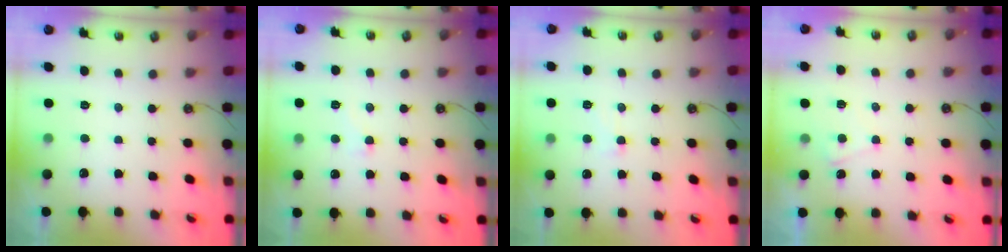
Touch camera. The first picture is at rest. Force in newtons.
{"total": 2.7, "press": 2.6, "slide": 0.8}
{"total": 0.8, "press": 0.2, "slide": 0.8}
{"total": 3.6, "press": 3.6, "slide": 0.3}